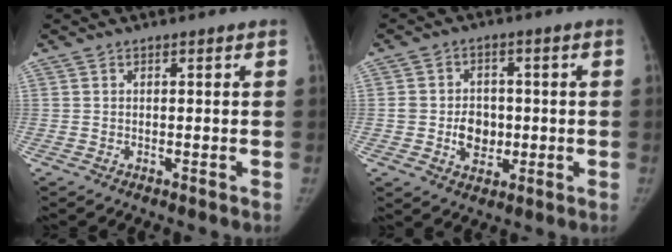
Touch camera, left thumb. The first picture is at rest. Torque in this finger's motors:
{"motor_torque": [-0.04, 0.05, 0.52, 0.35, 0.01]}